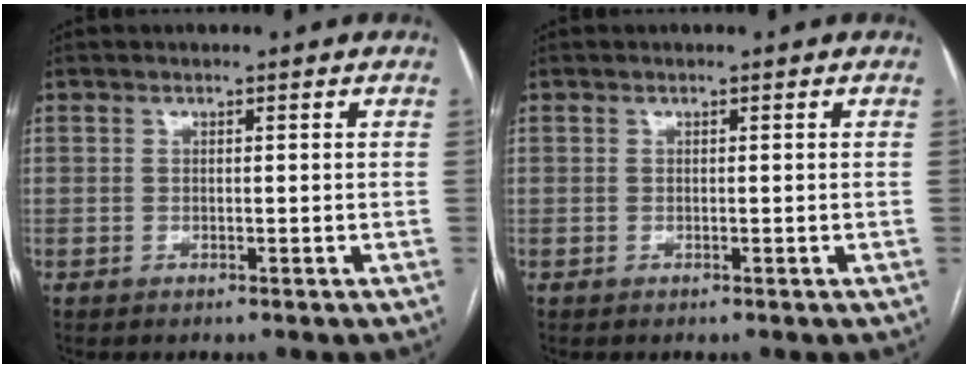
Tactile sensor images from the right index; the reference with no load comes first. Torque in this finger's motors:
{"motor_torque": [0.00, 0.00, 0.00, 0.00]}